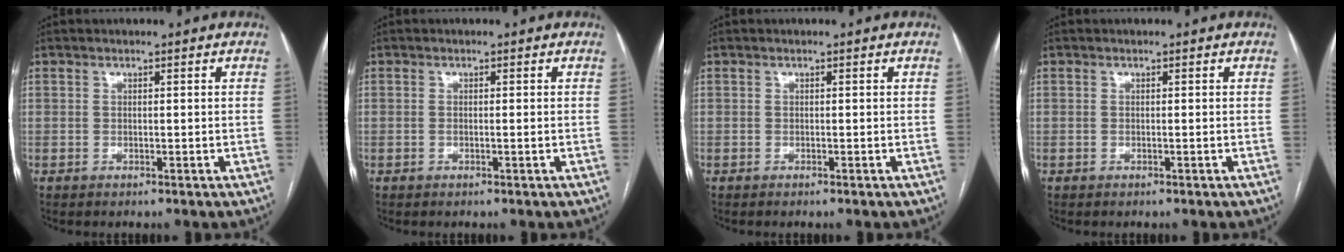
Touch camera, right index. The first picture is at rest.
{"total": 0.9, "force": [-0.1, 0.0, 0.8], "torque": [-0.017, -0.001, -0.001]}
{"total": 0.0}
{"total": 0.0}